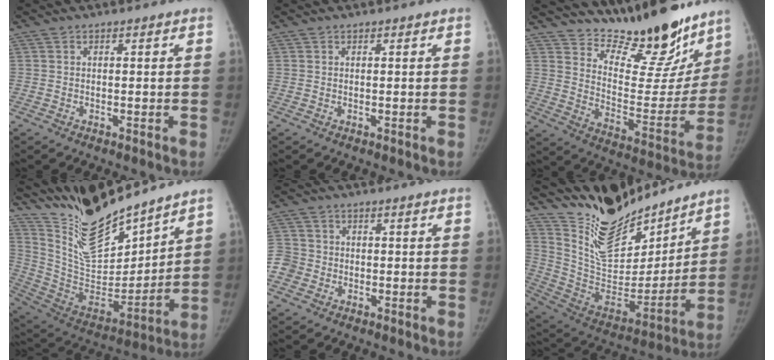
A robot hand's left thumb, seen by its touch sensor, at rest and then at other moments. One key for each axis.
{"total": 0.0}
{"total": 21.5, "fx": 18.0, "fy": 7.4, "fz": 9.2, "tx": -0.076, "ty": -0.131, "tz": 0.267}
{"total": 19.4, "fx": 17.1, "fy": 4.5, "fz": 8.1, "tx": -0.100, "ty": -0.115, "tz": 0.319}
{"total": 4.3, "fx": -1.5, "fy": 4.0, "fz": 0.6, "tx": 0.009, "ty": 0.014, "tz": -0.037}
{"total": 21.5, "fx": 18.5, "fy": 7.7, "fz": 7.9, "tx": -0.083, "ty": -0.109, "tz": 0.327}